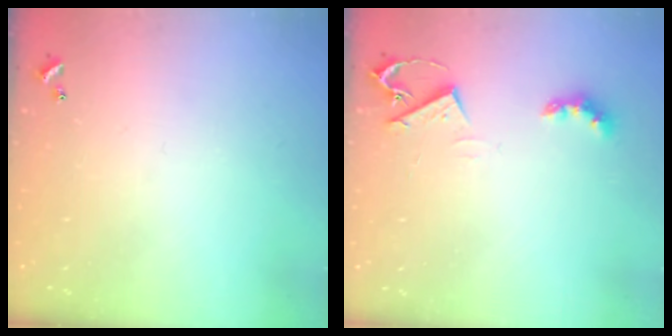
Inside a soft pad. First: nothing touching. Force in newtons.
{"total": 4.6, "press": 4.5, "slide": 0.6}